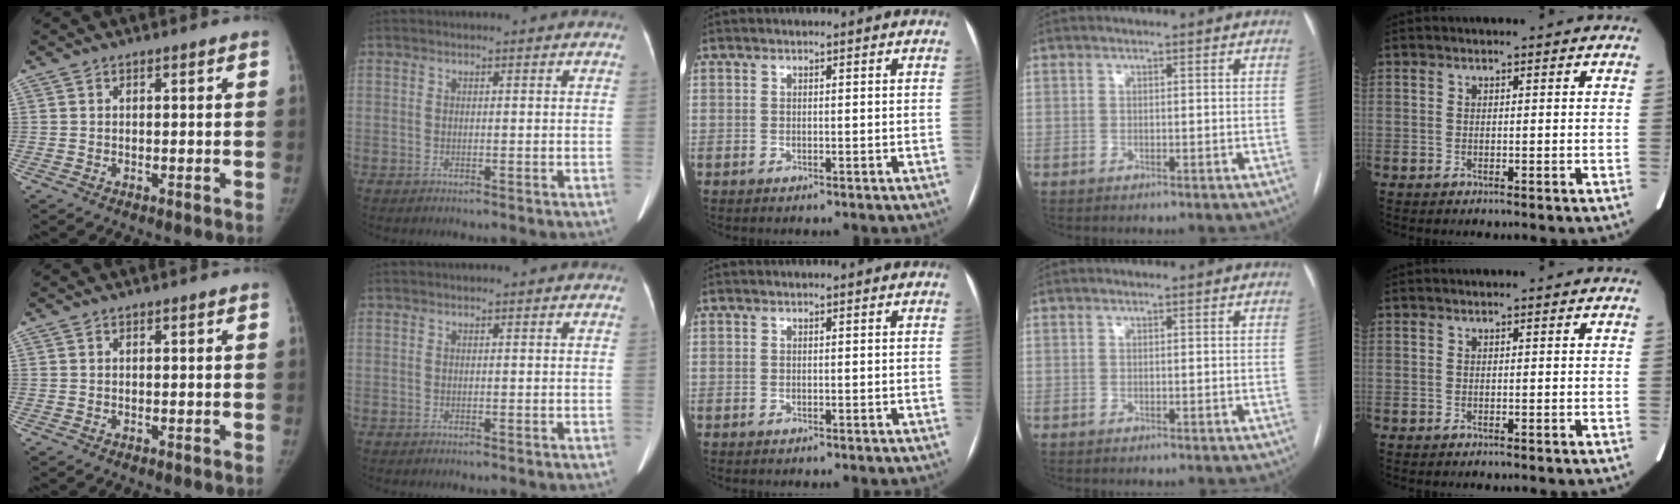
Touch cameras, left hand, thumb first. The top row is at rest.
{}